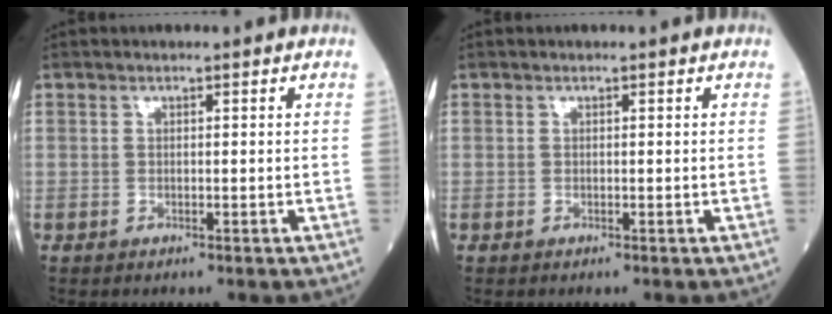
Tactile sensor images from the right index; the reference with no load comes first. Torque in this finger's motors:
{"motor_torque": [0.01, 0.01, 0.00, -0.01]}